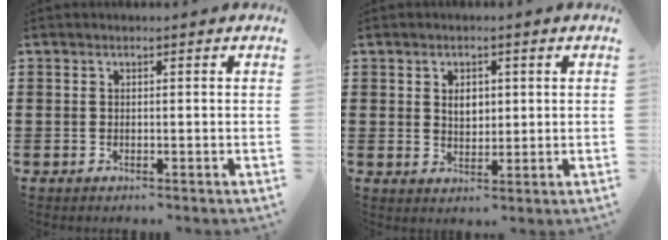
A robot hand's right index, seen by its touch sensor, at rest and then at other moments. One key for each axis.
{"total": 3.0, "fx": 0.7, "fy": 2.0, "fz": 2.0, "tx": -0.038, "ty": 0.005, "tz": 0.010}